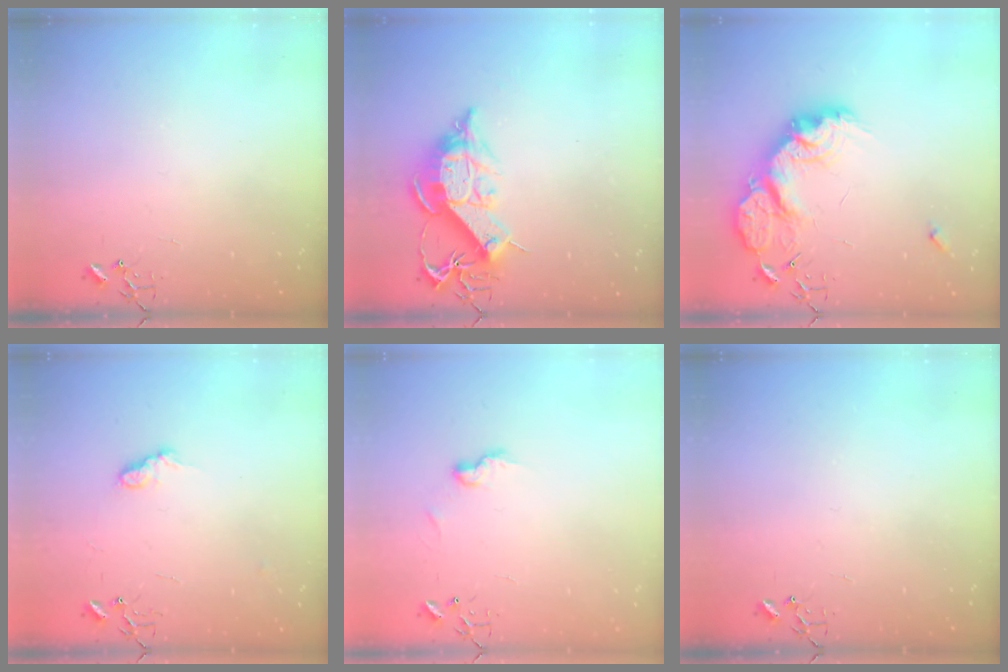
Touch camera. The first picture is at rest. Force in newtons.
{"total": 14.4, "press": 14.4, "slide": 1.2}
{"total": 19.6, "press": 19.6, "slide": 1.3}
{"total": 7.6, "press": 7.6, "slide": 0.5}
{"total": 6.7, "press": 6.7, "slide": 0.4}
{"total": 0.0}